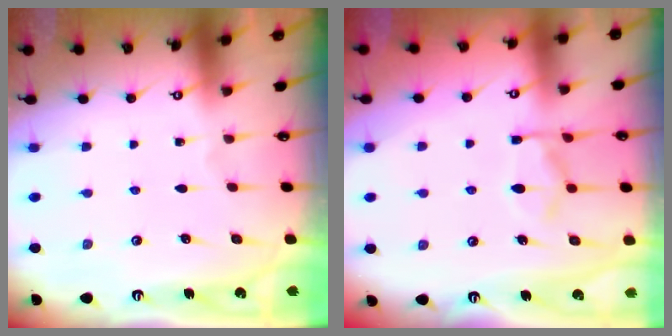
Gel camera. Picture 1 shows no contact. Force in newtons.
{"total": 5.1, "press": 4.8, "slide": 1.8}